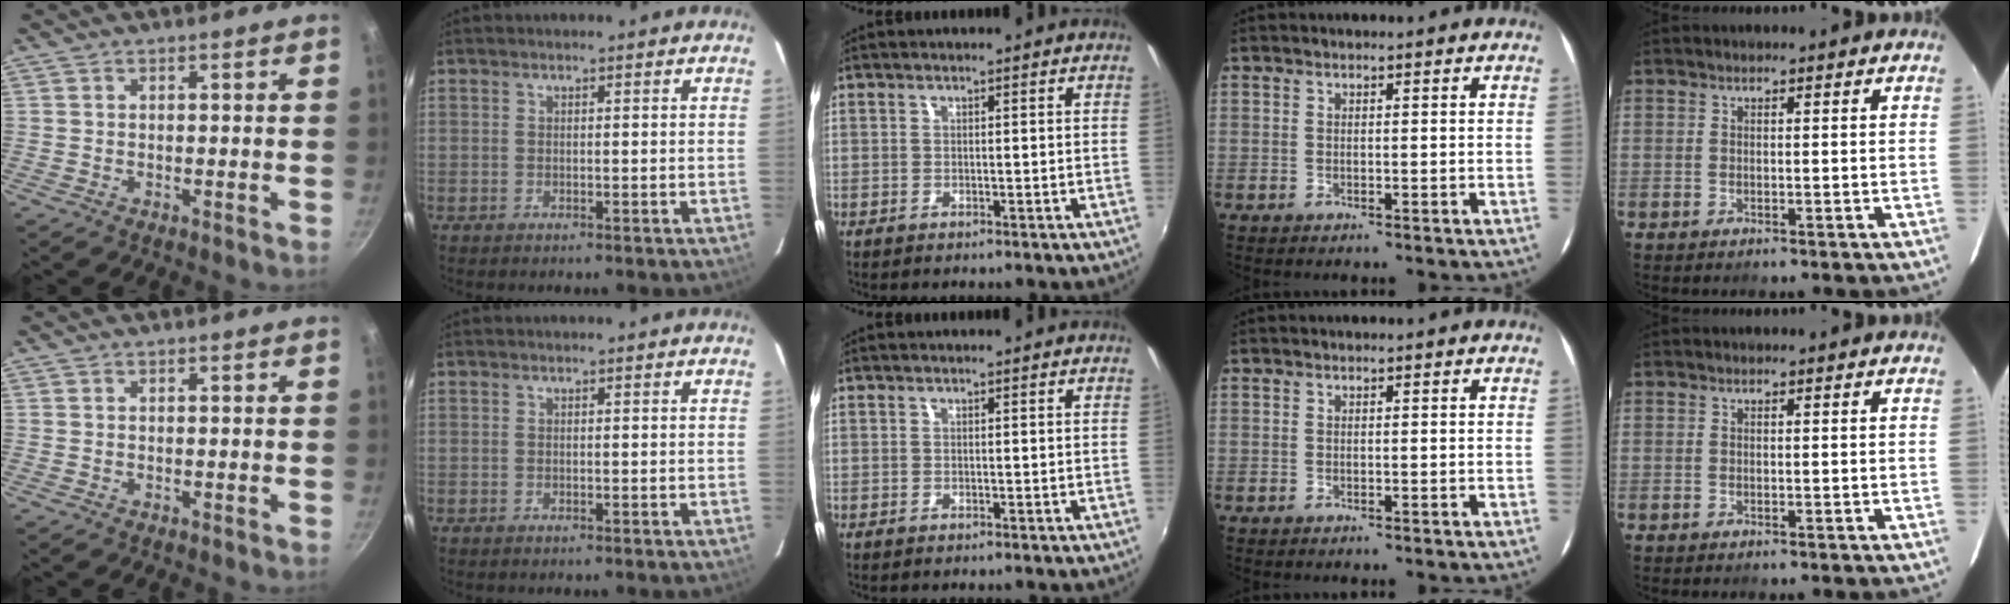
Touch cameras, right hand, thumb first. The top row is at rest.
{}